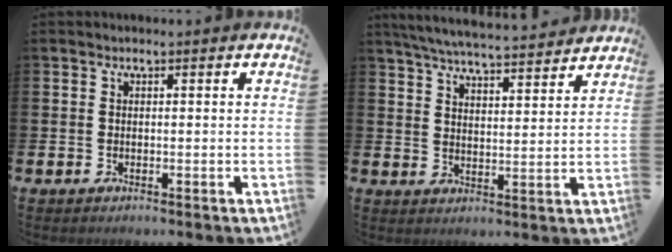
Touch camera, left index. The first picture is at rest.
{"total": 6.0, "force": [5.9, 0.2, 1.3], "torque": [-0.043, -0.039, 0.103]}